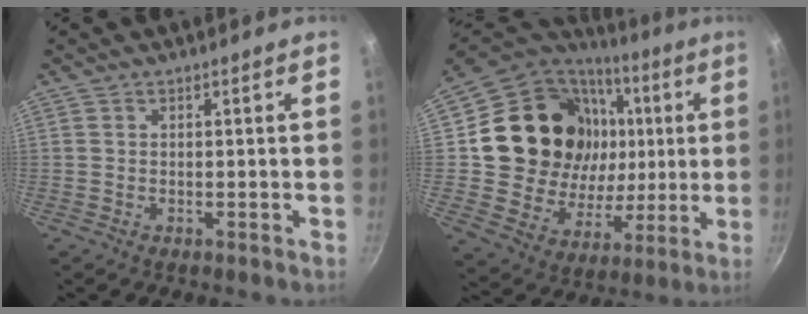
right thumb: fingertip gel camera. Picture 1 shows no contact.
{"total": 26.9, "force": [4.4, 22.0, 14.8], "torque": [-0.235, 0.007, 0.088]}